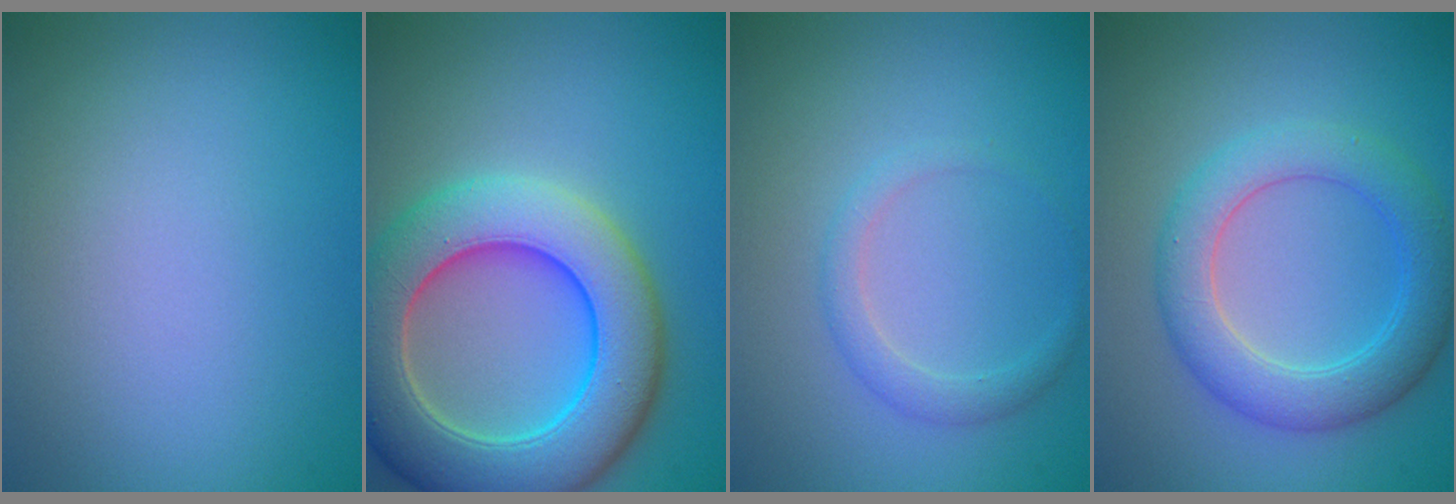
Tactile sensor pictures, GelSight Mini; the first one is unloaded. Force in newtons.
{"total": 10.3, "press": 10.3, "slide": 0.4}
{"total": 1.7, "press": 1.7, "slide": 0.1}
{"total": 5.0, "press": 5.0, "slide": 0.1}